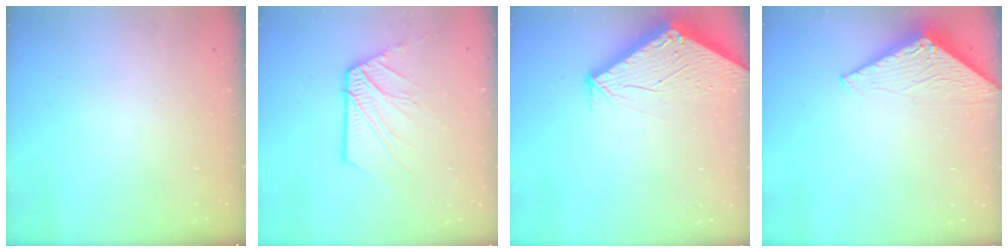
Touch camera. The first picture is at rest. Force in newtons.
{"total": 10.1, "press": 10.1, "slide": 1.1}
{"total": 2.5, "press": 2.5, "slide": 0.1}
{"total": 2.8, "press": 2.8, "slide": 0.2}